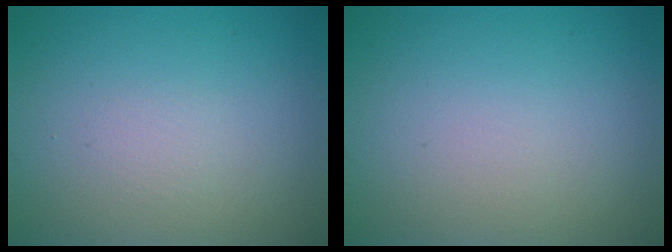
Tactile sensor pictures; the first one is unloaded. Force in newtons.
{"total": 0.0}